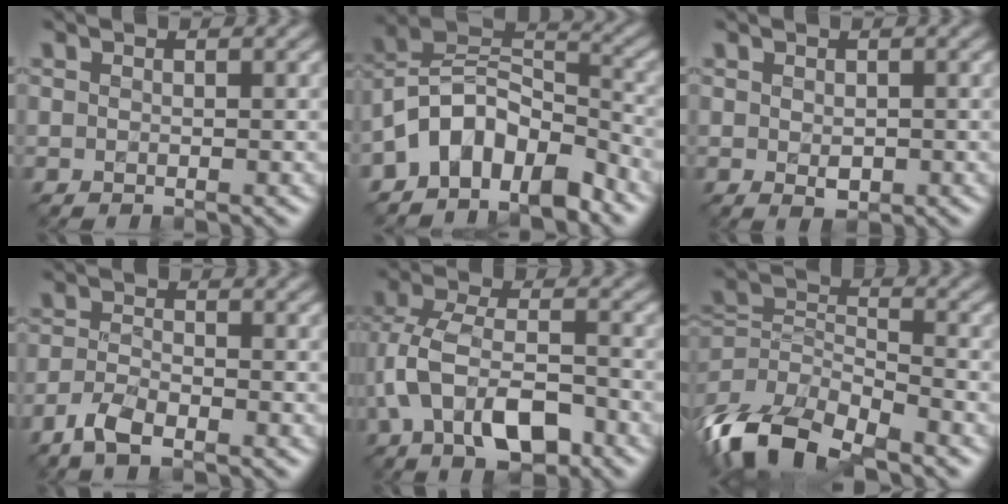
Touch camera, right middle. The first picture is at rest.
{"total": 7.7, "force": [-4.8, 4.1, 4.4], "torque": [-0.056, 0.012, -0.102]}
{"total": 1.1, "force": [-0.1, 0.7, 0.9], "torque": [-0.013, -0.004, 0.002]}
{"total": 3.0, "force": [-2.2, 0.9, 1.8], "torque": [-0.041, 0.000, -0.055]}
{"total": 8.0, "force": [-2.6, 4.5, 6.1], "torque": [-0.123, 0.009, -0.055]}
{"total": 9.3, "force": [-6.0, 4.3, 5.7], "torque": [-0.119, -0.012, -0.125]}